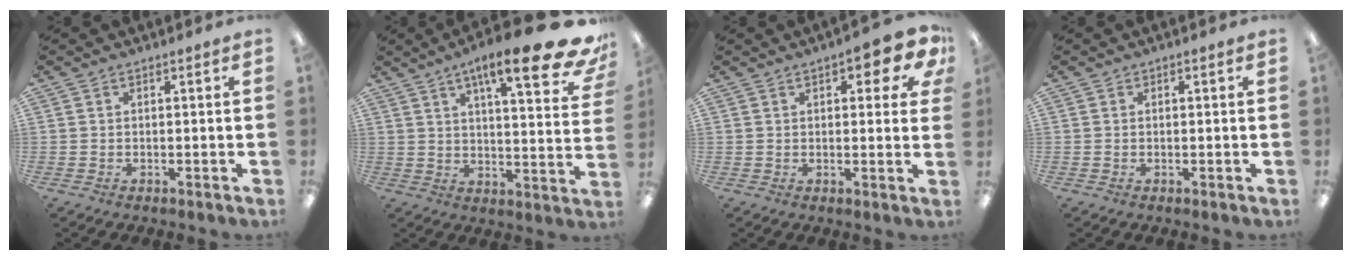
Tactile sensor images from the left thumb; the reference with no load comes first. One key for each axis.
{"total": 18.6, "fx": 11.3, "fy": 4.1, "fz": 14.1, "tx": -0.200, "ty": -0.065, "tz": 0.169}
{"total": 7.3, "fx": 3.5, "fy": 3.0, "fz": 5.7, "tx": -0.072, "ty": -0.009, "tz": 0.055}
{"total": 0.0}